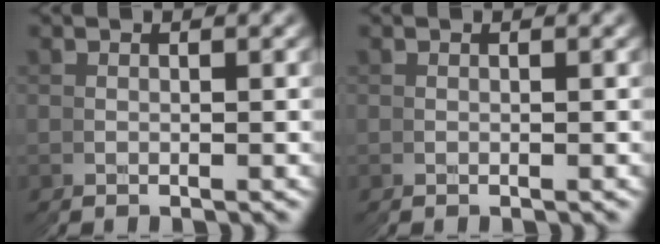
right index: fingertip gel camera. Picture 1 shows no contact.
{"total": 0.0}